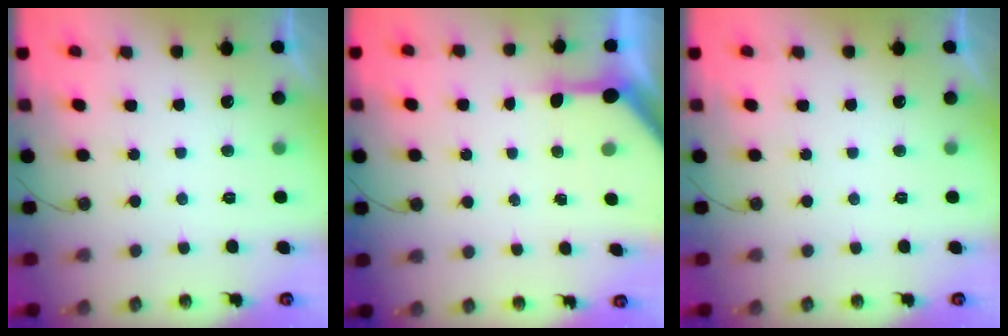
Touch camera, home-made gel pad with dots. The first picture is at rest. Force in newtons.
{"total": 5.6, "press": 5.6, "slide": 0.4}
{"total": 0.0}